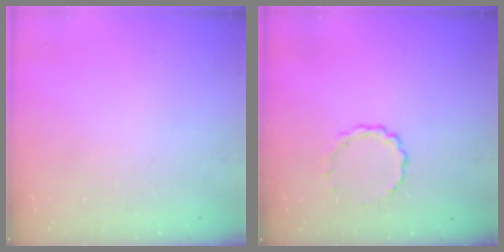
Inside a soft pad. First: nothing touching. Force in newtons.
{"total": 2.8, "press": 2.7, "slide": 0.9}